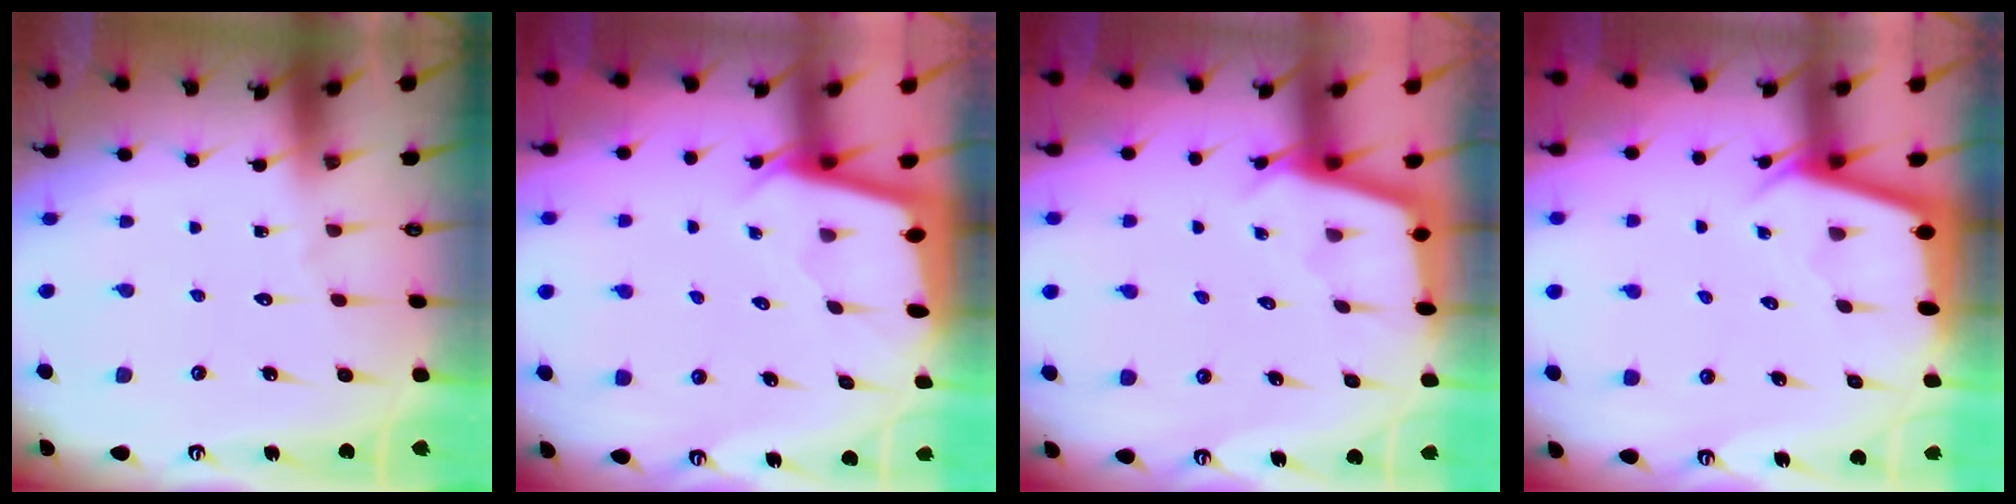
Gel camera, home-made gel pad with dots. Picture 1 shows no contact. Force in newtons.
{"total": 2.0, "press": 2.0, "slide": 0.2}
{"total": 3.0, "press": 2.9, "slide": 0.3}
{"total": 2.9, "press": 2.8, "slide": 0.3}